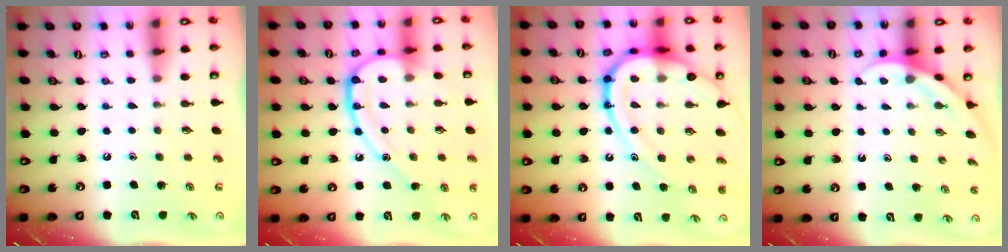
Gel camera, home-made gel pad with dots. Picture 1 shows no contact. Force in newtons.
{"total": 16.9, "press": 16.8, "slide": 1.3}
{"total": 21.8, "press": 21.7, "slide": 2.2}
{"total": 4.1, "press": 4.1, "slide": 0.3}